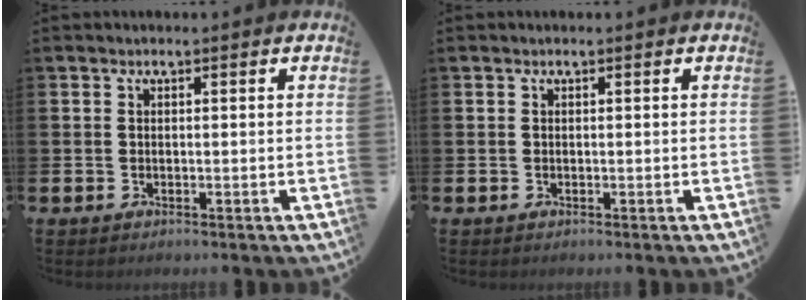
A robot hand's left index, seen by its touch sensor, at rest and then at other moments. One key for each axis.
{"total": 0.0}